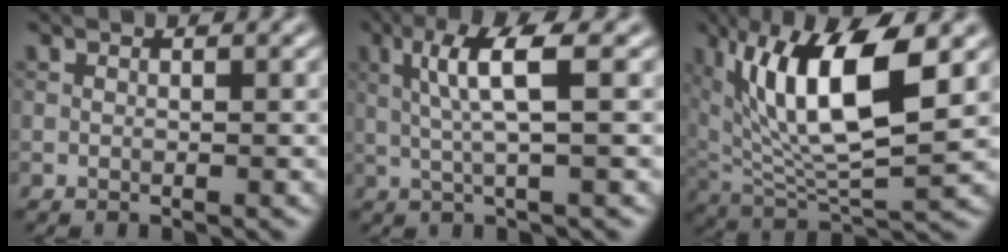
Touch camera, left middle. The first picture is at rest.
{"total": 4.5, "force": [0.9, 0.4, 4.4], "torque": [-0.088, 0.005, 0.020]}
{"total": 10.8, "force": [3.4, 3.7, 9.6], "torque": [-0.171, -0.005, 0.062]}